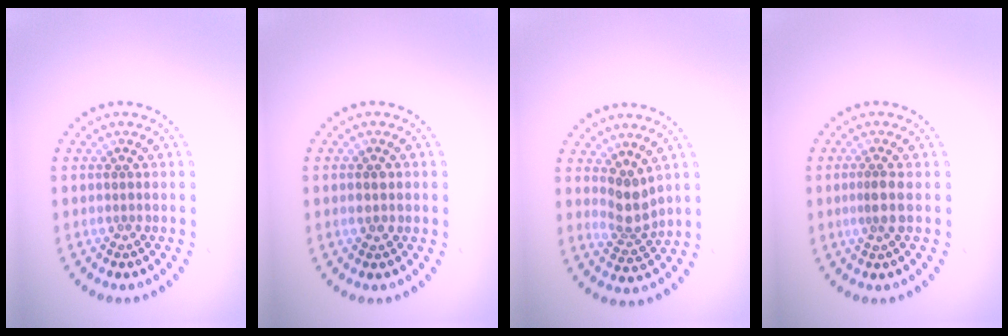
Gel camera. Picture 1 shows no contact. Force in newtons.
{"total": 1.7, "press": 1.6, "slide": 0.2}
{"total": 2.7, "press": 2.1, "slide": 1.7}
{"total": 1.7, "press": 1.3, "slide": 1.2}